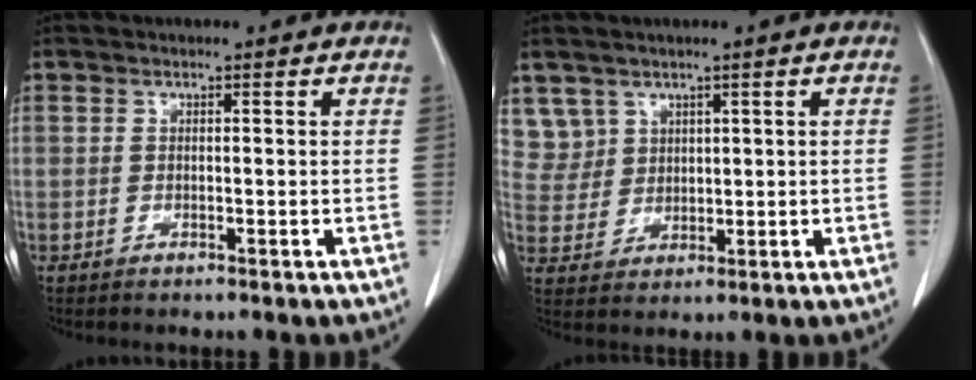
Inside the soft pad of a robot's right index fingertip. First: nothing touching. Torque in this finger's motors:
{"motor_torque": [-0.22, 0.18, 0.00, 0.00]}